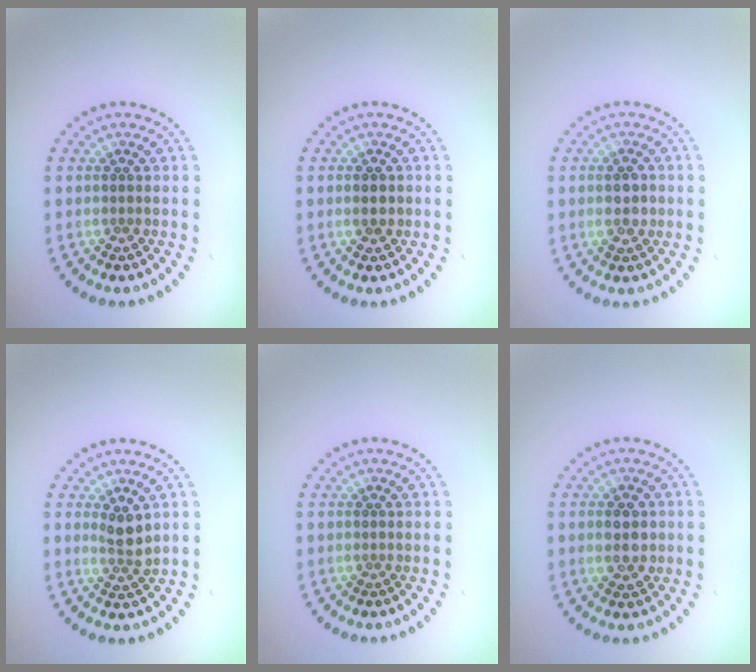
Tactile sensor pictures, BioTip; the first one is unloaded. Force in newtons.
{"total": 2.0, "press": 2.0, "slide": 0.2}
{"total": 2.1, "press": 2.1, "slide": 0.2}
{"total": 2.2, "press": 1.9, "slide": 1.0}
{"total": 0.0}
{"total": 3.0, "press": 3.0, "slide": 0.3}